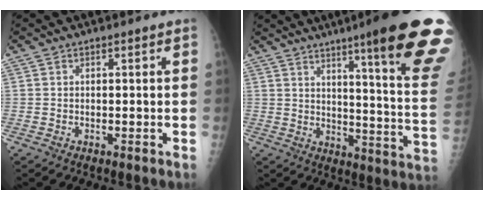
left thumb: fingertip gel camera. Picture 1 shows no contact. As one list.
[{"total": 24.6, "force": [15.5, 1.8, 19.1], "torque": [-0.215, -0.083, 0.204]}]